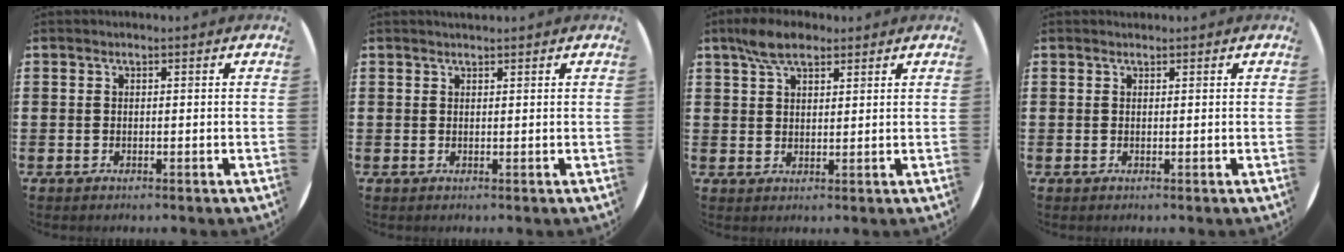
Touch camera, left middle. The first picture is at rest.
{"total": 0.6, "force": [0.6, 0.0, 0.0], "torque": [0.001, 0.001, 0.011]}
{"total": 5.3, "force": [4.0, 2.5, 2.5], "torque": [-0.049, 0.003, 0.073]}
{"total": 0.0}